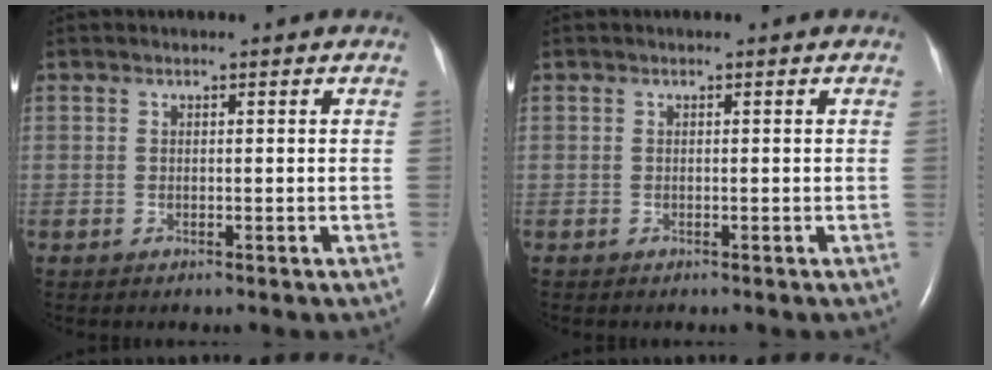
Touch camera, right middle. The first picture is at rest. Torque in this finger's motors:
{"motor_torque": [-0.21, 0.21, -0.01, -0.01]}